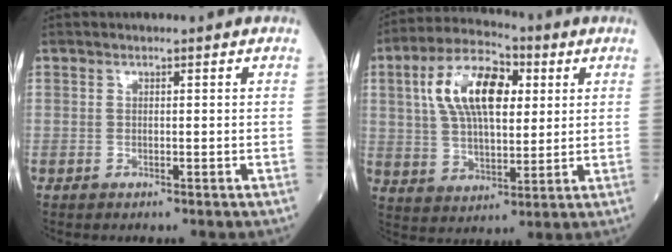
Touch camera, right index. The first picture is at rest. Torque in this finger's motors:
{"motor_torque": [0.93, -0.06, 0.62, 0.21]}